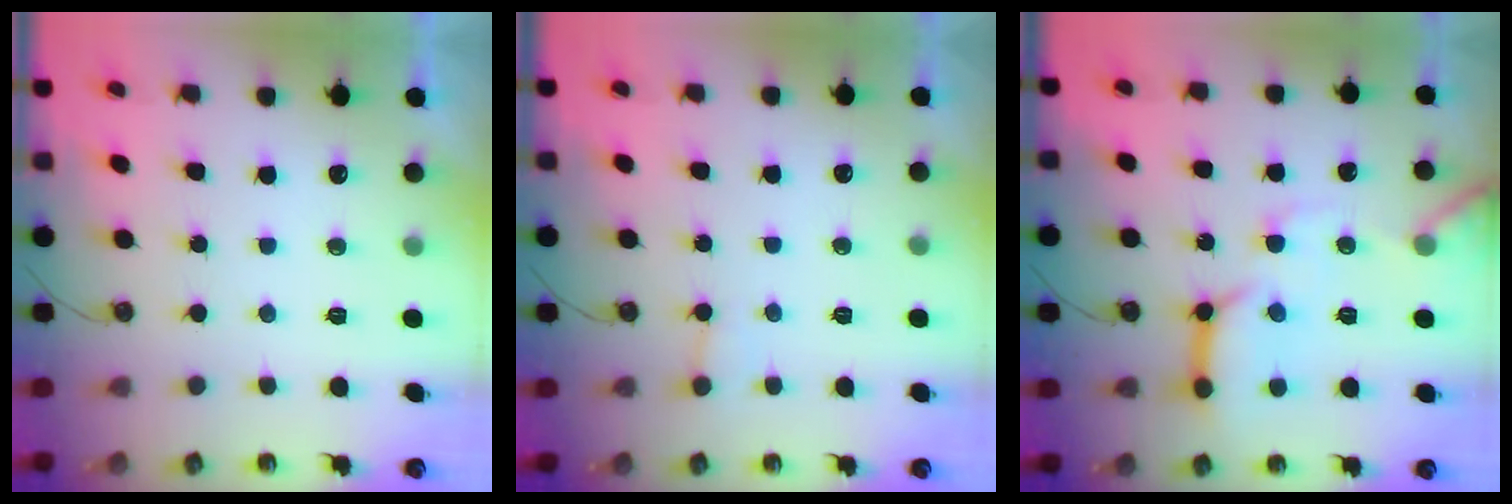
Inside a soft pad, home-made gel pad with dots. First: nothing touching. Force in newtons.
{"total": 3.8, "press": 3.8, "slide": 0.3}
{"total": 15.4, "press": 15.3, "slide": 1.7}